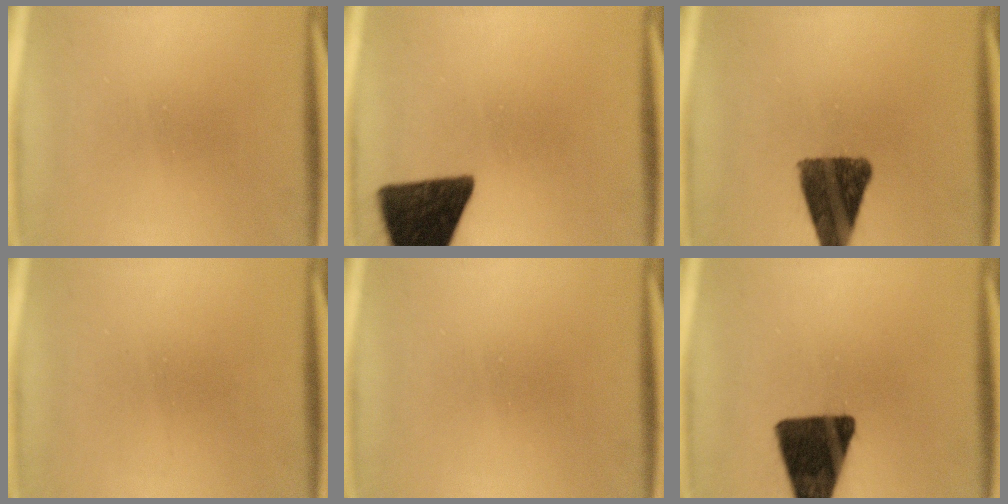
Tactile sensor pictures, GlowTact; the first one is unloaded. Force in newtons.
{"total": 15.1}
{"total": 12.3}
{"total": 1.4}
{"total": 0.0}
{"total": 16.1}